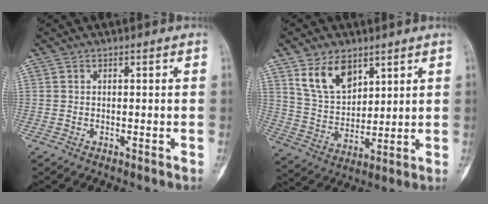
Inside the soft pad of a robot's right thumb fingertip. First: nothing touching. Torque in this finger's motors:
{"motor_torque": [-0.46, 1.40, 0.27, -0.09, 0.07]}